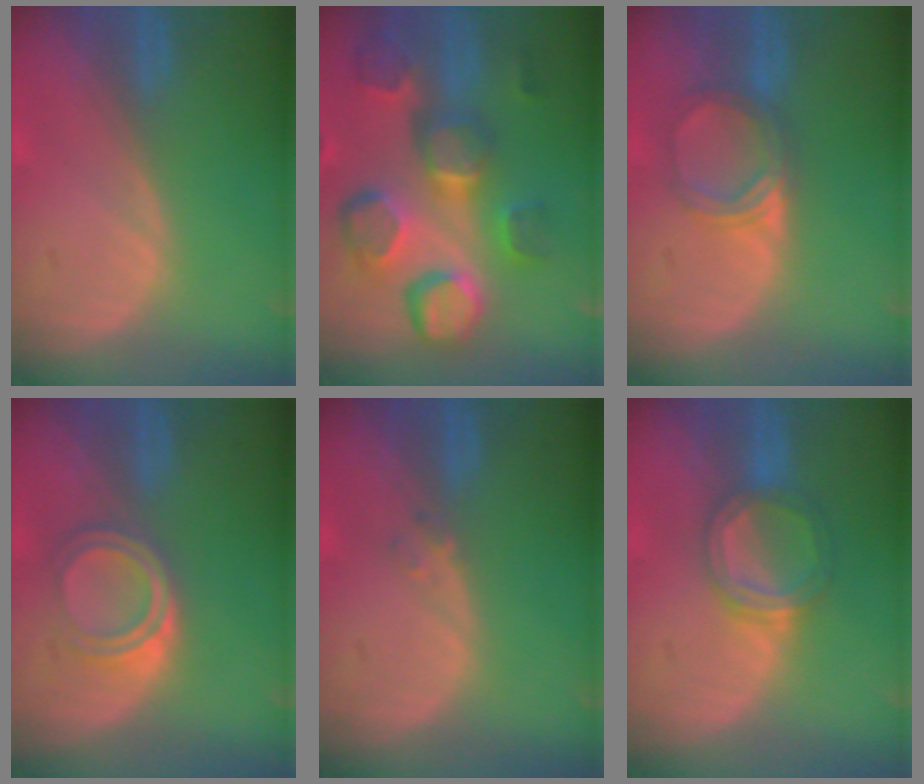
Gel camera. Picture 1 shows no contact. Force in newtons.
{"total": 12.4, "press": 11.1, "slide": 5.6}
{"total": 5.0, "press": 4.6, "slide": 1.8}
{"total": 4.4, "press": 4.2, "slide": 1.5}
{"total": 1.0, "press": 1.0, "slide": 0.2}
{"total": 5.4, "press": 5.1, "slide": 1.6}